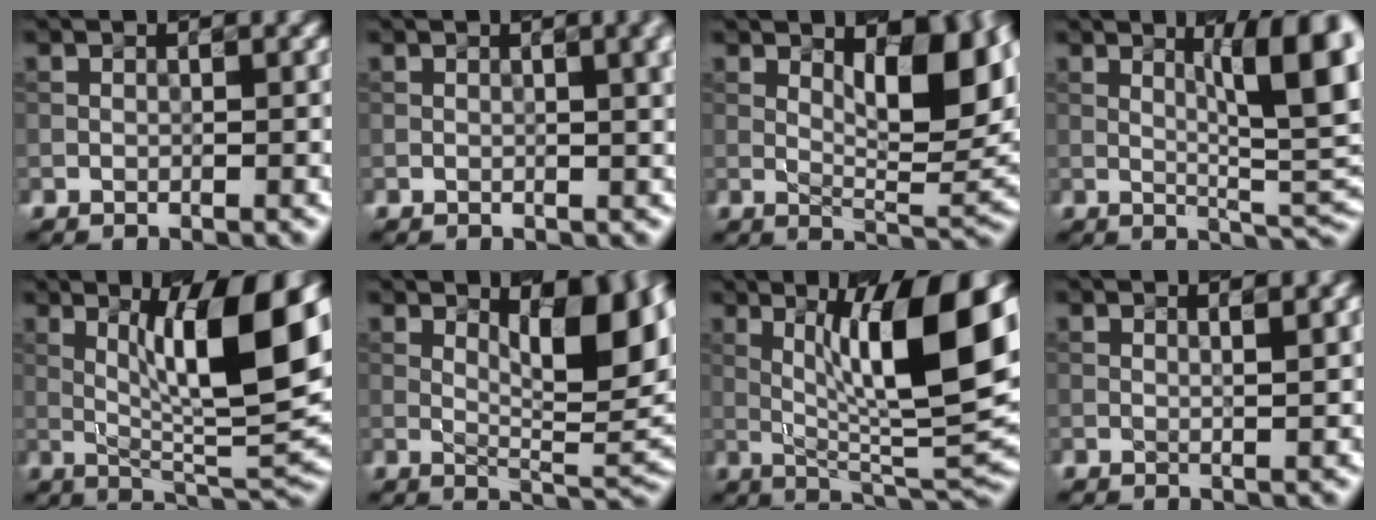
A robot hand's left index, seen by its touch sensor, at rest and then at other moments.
{"total": 3.9, "force": [1.1, 1.4, 3.4], "torque": [-0.029, 0.009, 0.014]}
{"total": 7.9, "force": [2.4, 2.6, 7.1], "torque": [-0.102, -0.005, 0.040]}
{"total": 9.3, "force": [2.6, 2.2, 8.6], "torque": [-0.112, 0.003, 0.041]}
{"total": 10.4, "force": [2.7, 2.0, 9.9], "torque": [-0.153, -0.009, 0.054]}
{"total": 7.3, "force": [2.7, 2.0, 6.5], "torque": [-0.090, -0.007, 0.048]}
{"total": 11.6, "force": [2.9, 2.3, 11.0], "torque": [-0.169, -0.005, 0.058]}
{"total": 2.3, "force": [1.0, 0.7, 1.9], "torque": [-0.019, 0.000, 0.005]}